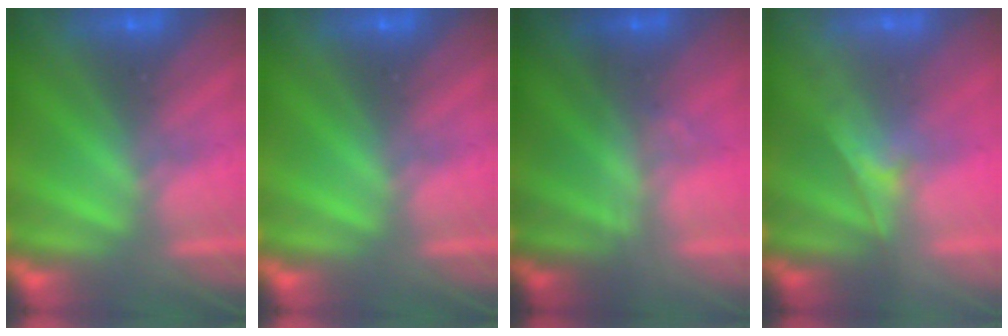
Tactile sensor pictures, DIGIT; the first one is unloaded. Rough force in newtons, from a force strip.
{"total": 0.0}
{"total": 1.8}
{"total": 1.9}